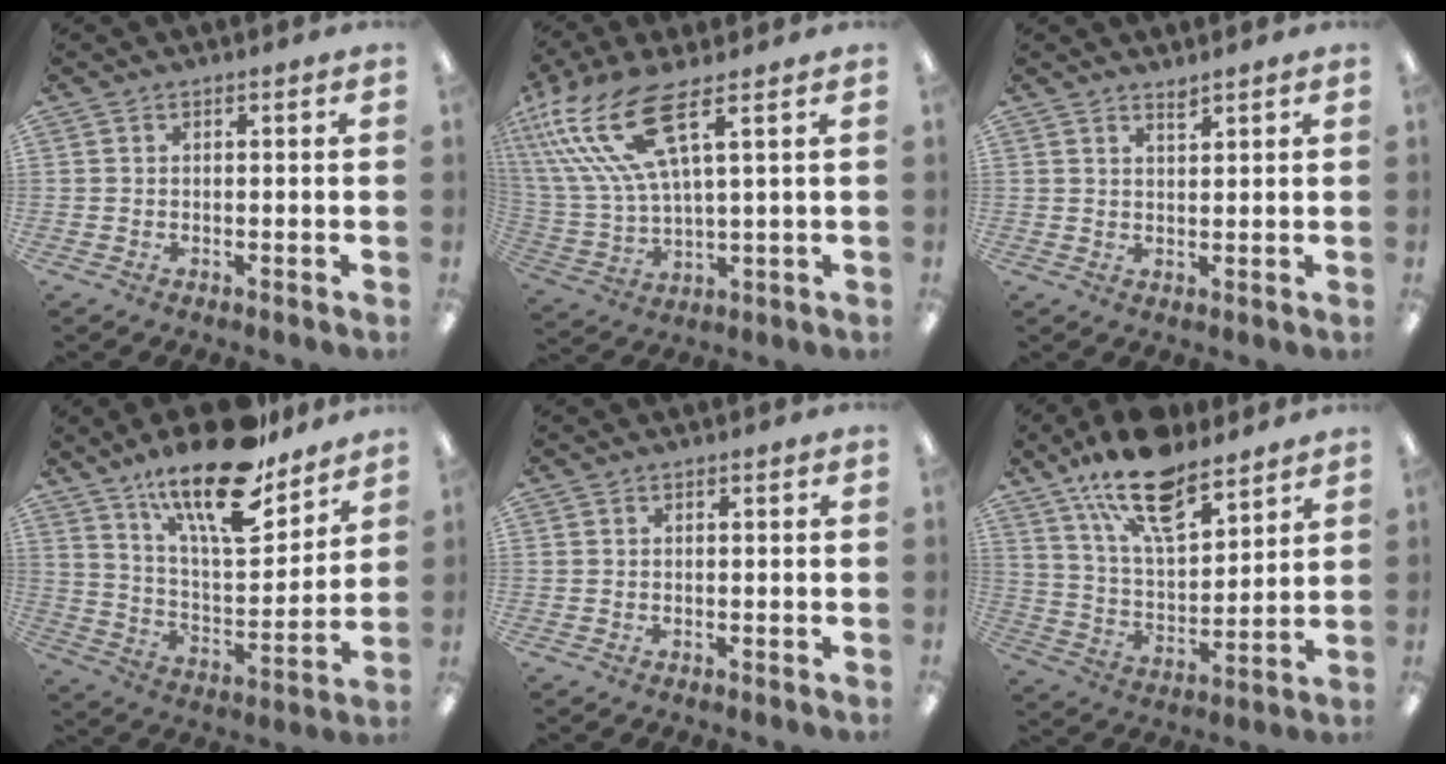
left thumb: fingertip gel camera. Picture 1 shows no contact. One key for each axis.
{"total": 17.6, "fx": 9.4, "fy": 5.5, "fz": 13.8, "tx": -0.317, "ty": -0.039, "tz": 0.157}
{"total": 2.0, "fx": 1.9, "fy": 0.0, "fz": 0.5, "tx": -0.013, "ty": -0.006, "tz": 0.036}
{"total": 21.5, "fx": 15.7, "fy": 7.0, "fz": 13.0, "tx": -0.221, "ty": -0.096, "tz": 0.264}
{"total": 0.0}
{"total": 18.6, "fx": 13.2, "fy": 7.5, "fz": 10.6, "tx": -0.188, "ty": -0.066, "tz": 0.231}